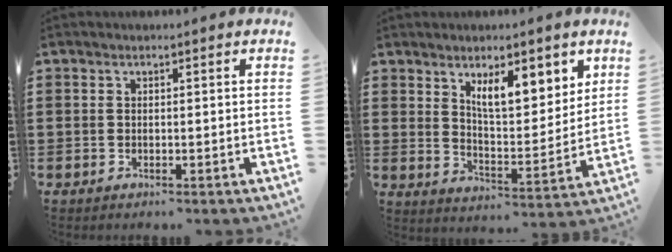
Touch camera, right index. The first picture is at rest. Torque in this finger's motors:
{"motor_torque": [0.78, 0.34, 0.81, 0.11]}